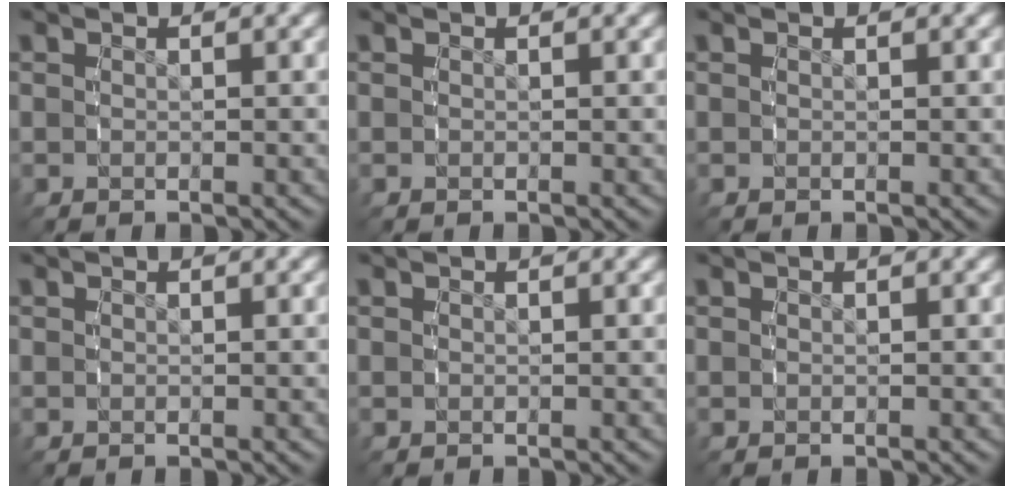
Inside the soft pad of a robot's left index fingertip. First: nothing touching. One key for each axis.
{"total": 0.0}
{"total": 0.0}
{"total": 0.0}
{"total": 0.0}
{"total": 0.0}